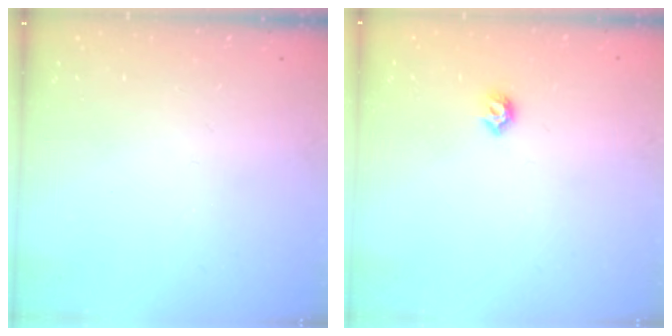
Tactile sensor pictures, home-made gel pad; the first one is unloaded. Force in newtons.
{"total": 5.0, "press": 4.9, "slide": 1.1}